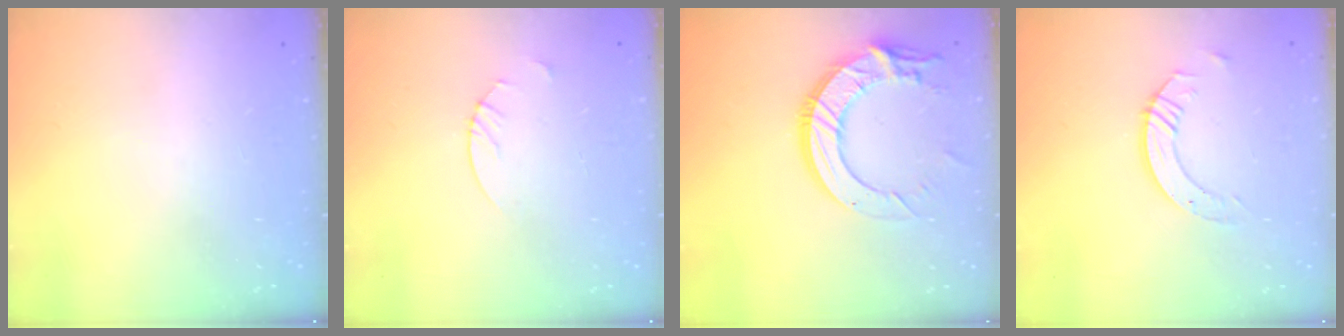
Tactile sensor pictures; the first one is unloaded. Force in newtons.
{"total": 1.8, "press": 1.8, "slide": 0.2}
{"total": 15.3, "press": 15.2, "slide": 1.5}
{"total": 6.5, "press": 6.4, "slide": 0.7}